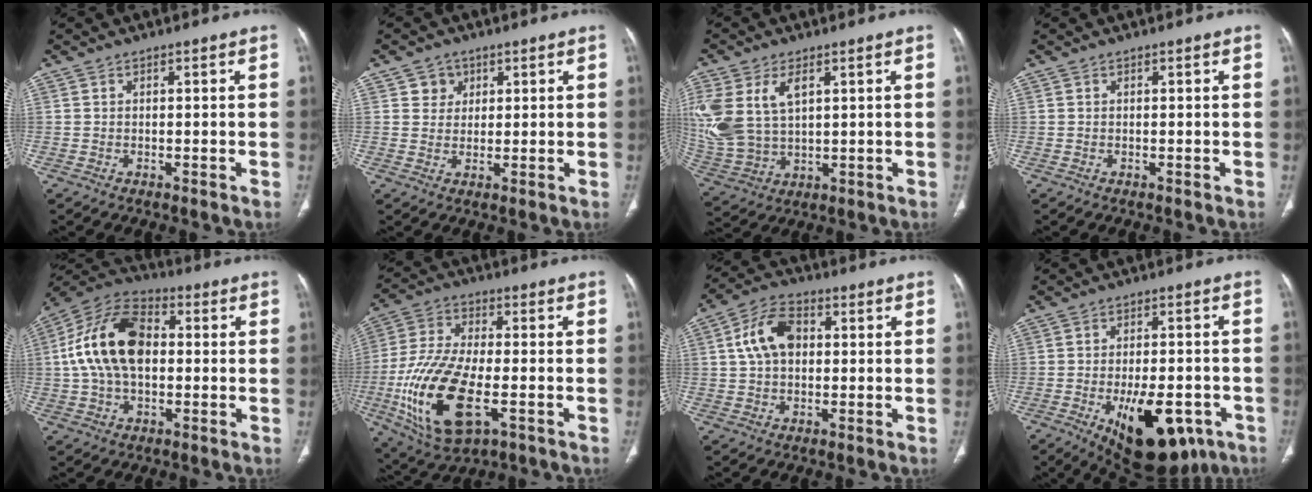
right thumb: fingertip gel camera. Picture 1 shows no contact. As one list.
[{"total": 3.6, "force": [1.6, 3.1, 0.5], "torque": [0.011, -0.006, 0.025]}, {"total": 15.8, "force": [4.6, 10.0, 11.4], "torque": [-0.273, -0.007, 0.108]}, {"total": 0.0}, {"total": 17.2, "force": [1.2, 10.8, 13.4], "torque": [-0.247, 0.031, 0.014]}, {"total": 19.8, "force": [-5.5, 9.1, 16.7], "torque": [-0.346, 0.004, -0.089]}, {"total": 9.5, "force": [1.5, 6.4, 6.8], "torque": [-0.121, 0.020, 0.023]}, {"total": 17.7, "force": [-7.7, 8.6, 13.4], "torque": [-0.158, 0.014, -0.090]}]